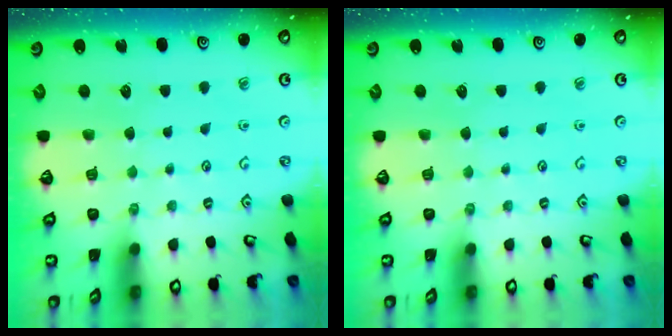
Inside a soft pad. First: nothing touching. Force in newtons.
{"total": 0.0}